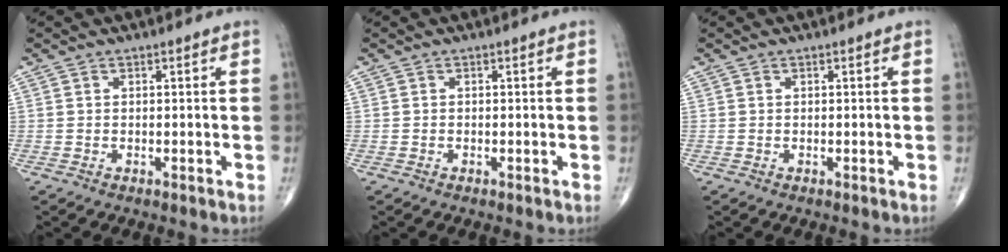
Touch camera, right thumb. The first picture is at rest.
{"total": 0.0}
{"total": 0.0}